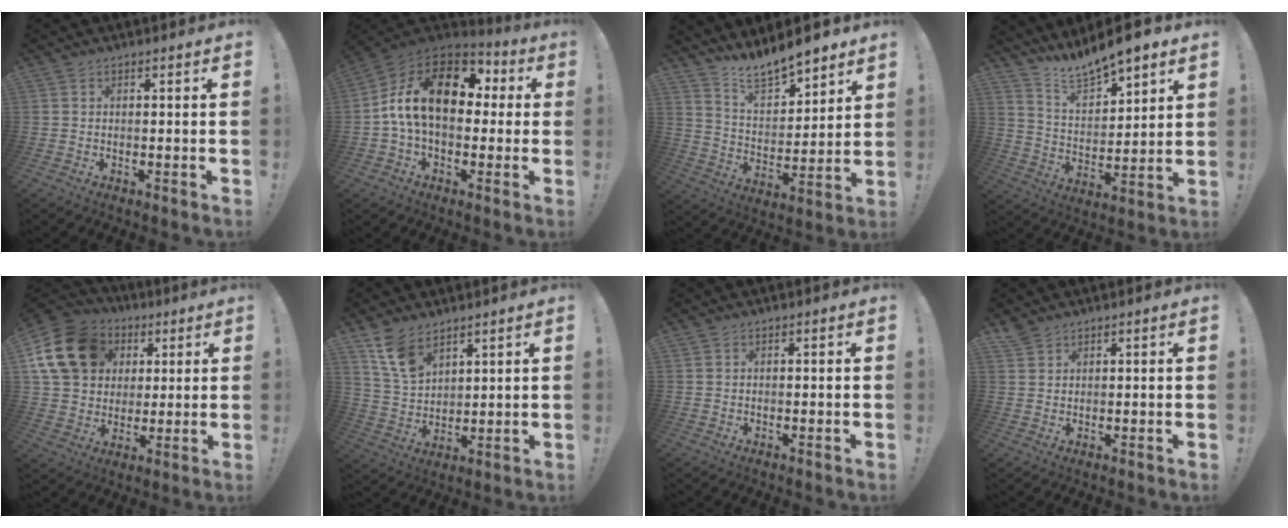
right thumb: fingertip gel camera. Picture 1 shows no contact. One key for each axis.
{"total": 19.5, "fx": 3.3, "fy": 11.4, "fz": 15.4, "tx": -0.263, "ty": 0.009, "tz": 0.059}
{"total": 11.3, "fx": 10.3, "fy": 3.1, "fz": 3.3, "tx": -0.073, "ty": -0.082, "tz": 0.193}
{"total": 10.7, "fx": 10.0, "fy": 2.5, "fz": 2.8, "tx": -0.068, "ty": -0.087, "tz": 0.183}
{"total": 18.6, "fx": 6.6, "fy": 14.7, "fz": 9.4, "tx": -0.169, "ty": -0.015, "tz": 0.139}
{"total": 10.1, "fx": 7.1, "fy": 5.4, "fz": 4.7, "tx": -0.096, "ty": -0.034, "tz": 0.141}
{"total": 0.0}
{"total": 3.2, "fx": 2.6, "fy": 1.7, "fz": 0.7, "tx": -0.004, "ty": -0.018, "tz": 0.047}